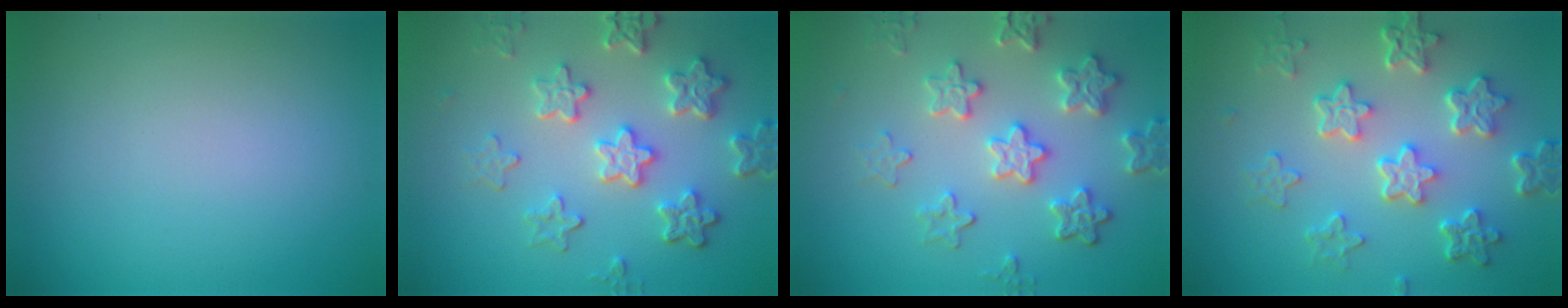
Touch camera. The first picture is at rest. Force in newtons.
{"total": 5.4, "press": 4.2, "slide": 3.3}
{"total": 4.8, "press": 4.1, "slide": 2.6}
{"total": 5.8, "press": 4.4, "slide": 3.8}